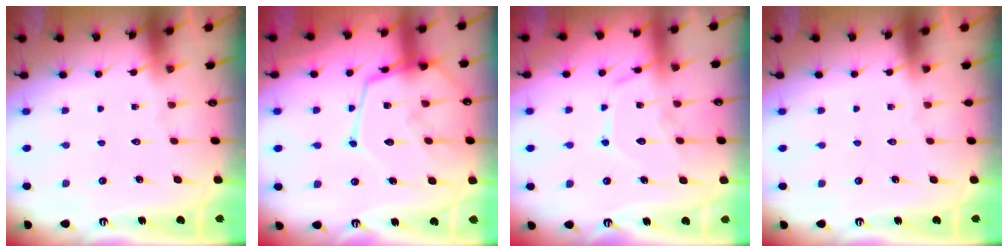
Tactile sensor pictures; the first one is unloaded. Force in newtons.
{"total": 15.3, "press": 15.2, "slide": 1.4}
{"total": 12.4, "press": 12.4, "slide": 1.1}
{"total": 0.0}